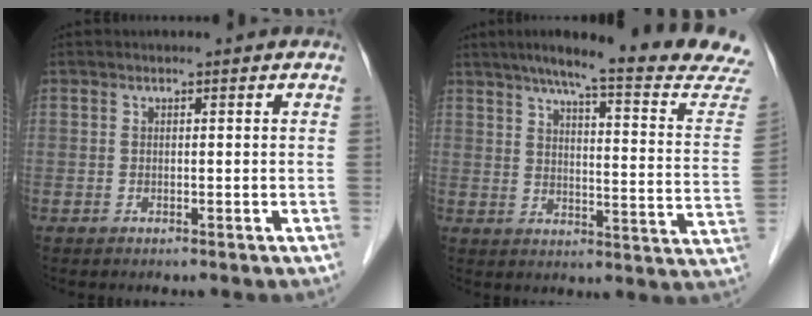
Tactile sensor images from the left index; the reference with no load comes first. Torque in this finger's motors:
{"motor_torque": [-0.55, -0.84, 0.46, 0.07]}